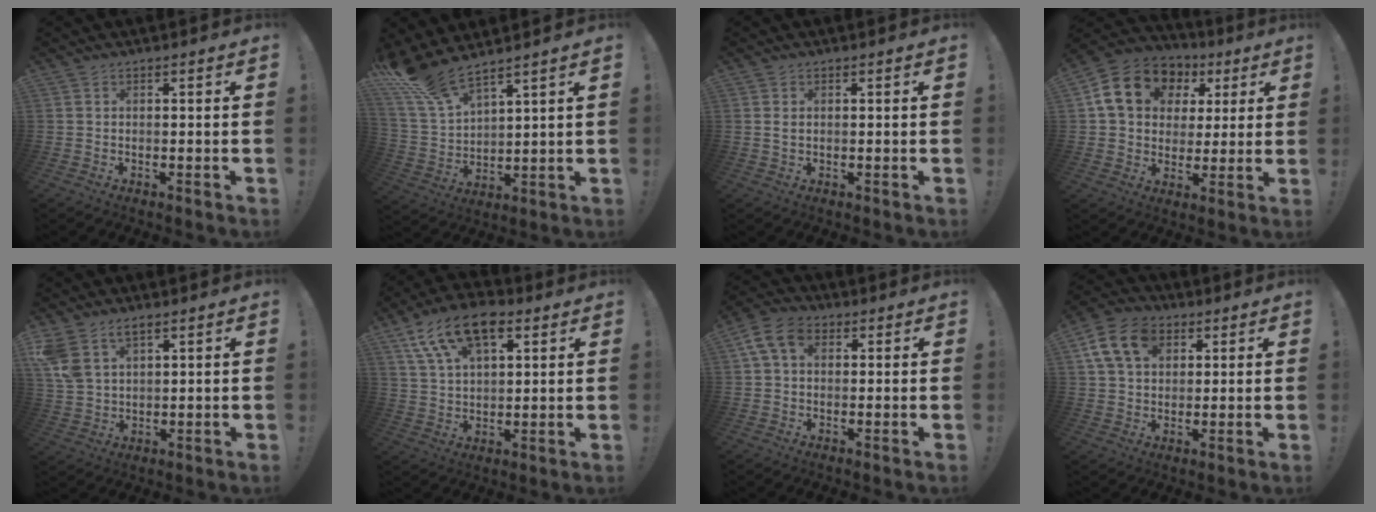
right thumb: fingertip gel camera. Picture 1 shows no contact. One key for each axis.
{"total": 10.4, "fx": 9.1, "fy": 2.4, "fz": 4.3, "tx": -0.091, "ty": -0.067, "tz": 0.169}
{"total": 1.2, "fx": 0.5, "fy": 0.6, "fz": 1.0, "tx": -0.011, "ty": 0.000, "tz": 0.007}
{"total": 16.8, "fx": 6.4, "fy": 13.0, "fz": 8.5, "tx": -0.134, "ty": -0.011, "tz": 0.134}
{"total": 7.4, "fx": 4.3, "fy": 4.4, "fz": 4.1, "tx": -0.073, "ty": -0.011, "tz": 0.087}
{"total": 15.6, "fx": 8.4, "fy": 8.4, "fz": 10.1, "tx": -0.175, "ty": -0.034, "tz": 0.152}
{"total": 8.7, "fx": 2.7, "fy": 6.0, "fz": 5.7, "tx": -0.107, "ty": 0.007, "tz": 0.054}
{"total": 13.7, "fx": 5.5, "fy": 9.9, "fz": 7.6, "tx": -0.132, "ty": -0.010, "tz": 0.108}